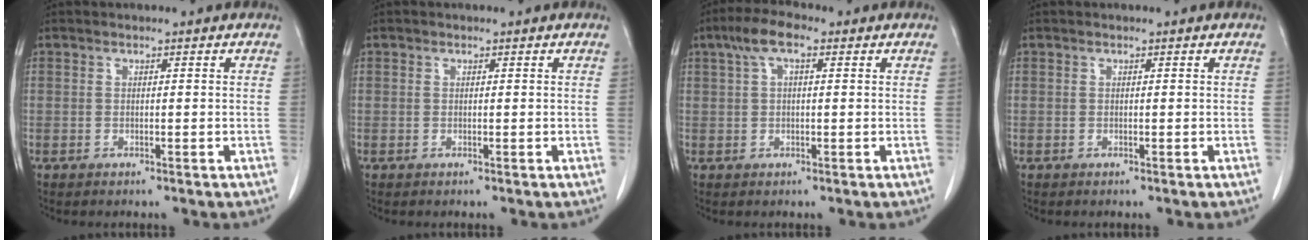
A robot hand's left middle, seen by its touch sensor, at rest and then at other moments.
{"total": 0.0}
{"total": 5.0, "force": [2.4, 1.6, 4.1], "torque": [-0.087, 0.025, 0.043]}
{"total": 0.0}